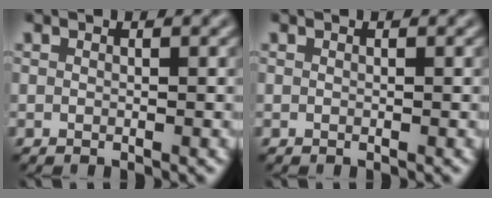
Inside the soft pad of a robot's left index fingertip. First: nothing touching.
{"total": 0.0}